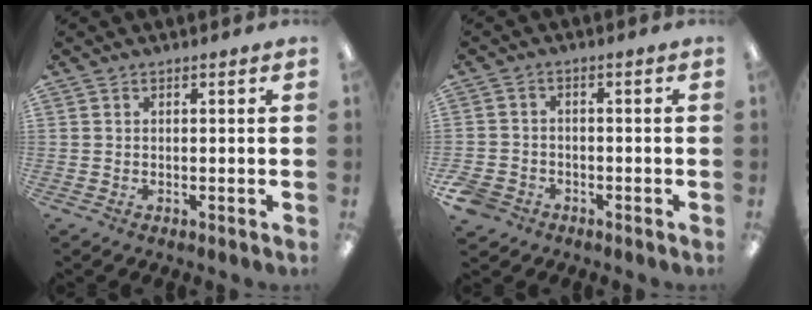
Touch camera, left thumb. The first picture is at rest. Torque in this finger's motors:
{"motor_torque": [-0.46, 1.25, 0.17, -0.12, 0.00]}